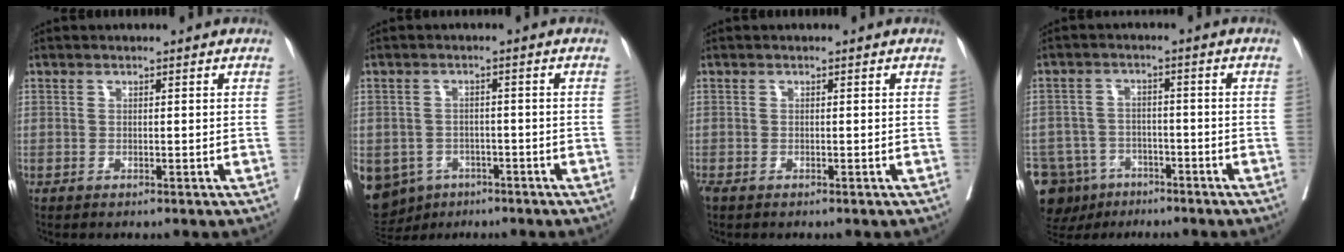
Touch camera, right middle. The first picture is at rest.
{"total": 12.1, "force": [-6.5, 9.6, 3.6], "torque": [-0.109, -0.002, -0.085]}
{"total": 0.7, "force": [-0.6, 0.3, 0.3], "torque": [-0.011, -0.003, -0.011]}
{"total": 11.6, "force": [-7.4, 8.3, 3.2], "torque": [-0.082, 0.005, -0.112]}